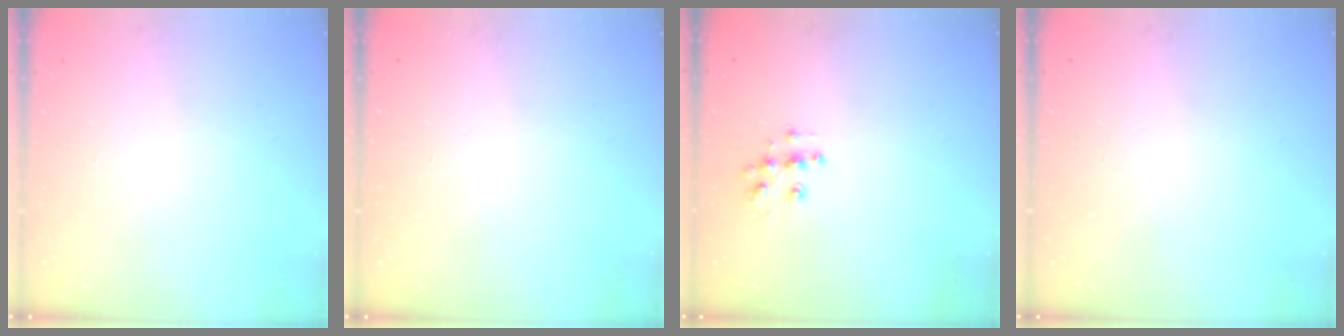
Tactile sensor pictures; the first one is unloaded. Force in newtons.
{"total": 0.0}
{"total": 9.0, "press": 9.0, "slide": 0.5}
{"total": 0.0}